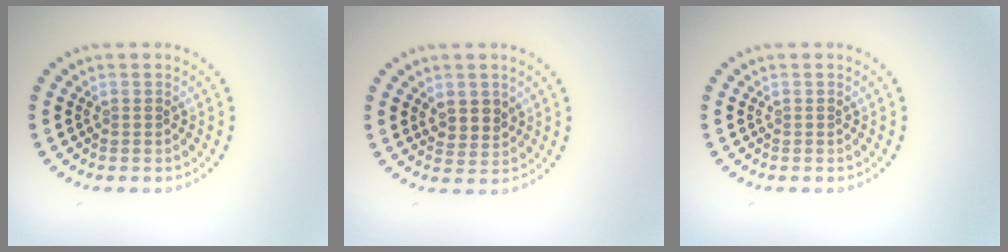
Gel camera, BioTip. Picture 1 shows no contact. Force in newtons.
{"total": 2.1, "press": 1.9, "slide": 0.8}
{"total": 0.0}